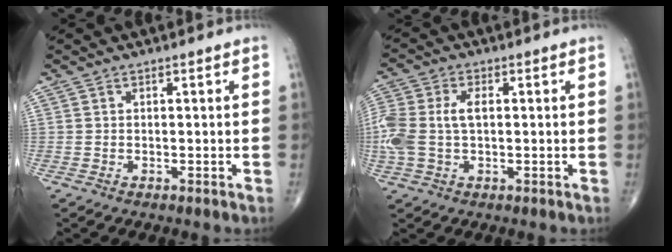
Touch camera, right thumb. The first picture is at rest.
{"total": 10.1, "force": [0.4, 6.0, 8.1], "torque": [-0.215, 0.019, 0.010]}